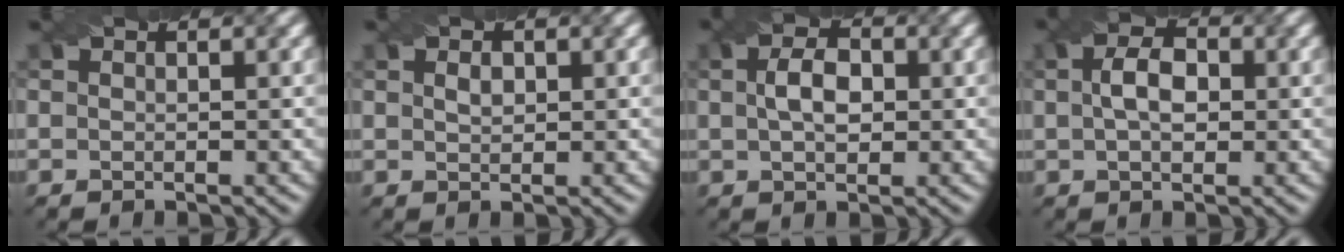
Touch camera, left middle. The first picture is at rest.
{"total": 1.1, "force": [0.4, 0.7, 0.8], "torque": [-0.015, 0.001, 0.011]}
{"total": 3.4, "force": [0.4, 2.0, 2.7], "torque": [-0.055, 0.005, 0.004]}
{"total": 3.6, "force": [0.4, 2.2, 2.8], "torque": [-0.054, 0.007, 0.003]}